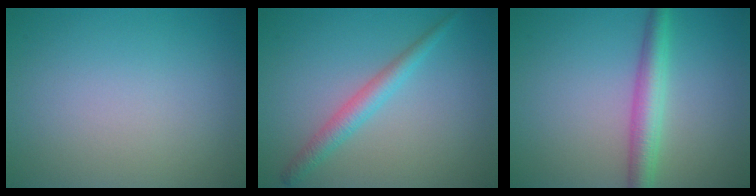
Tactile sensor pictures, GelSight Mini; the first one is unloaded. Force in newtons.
{"total": 2.4, "press": 2.4, "slide": 0.1}
{"total": 3.6, "press": 3.6, "slide": 0.1}